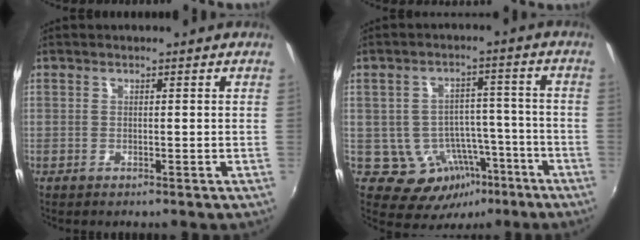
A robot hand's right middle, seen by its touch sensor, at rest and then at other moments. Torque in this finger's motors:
{"motor_torque": [0.24, -0.31, -0.01, -0.02]}